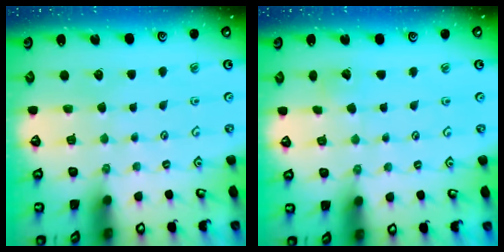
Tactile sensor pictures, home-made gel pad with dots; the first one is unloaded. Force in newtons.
{"total": 2.9, "press": 2.9, "slide": 0.3}